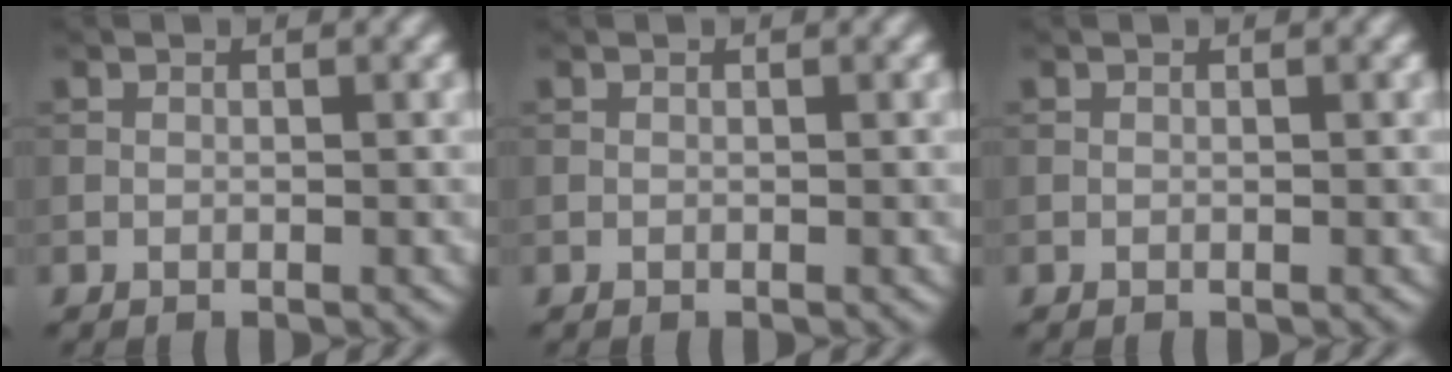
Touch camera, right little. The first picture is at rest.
{"total": 0.0}
{"total": 0.0}